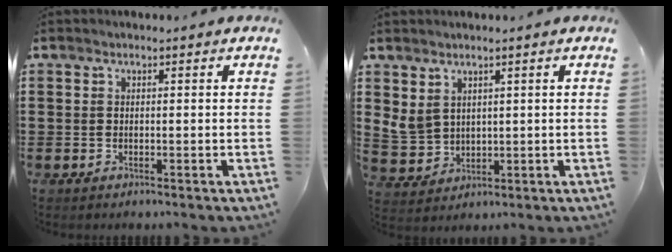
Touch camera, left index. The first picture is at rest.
{"total": 3.6, "force": [1.9, 2.7, 1.5], "torque": [-0.054, 0.001, 0.034]}